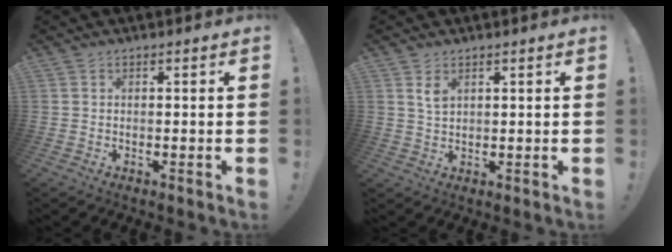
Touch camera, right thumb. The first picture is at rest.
{"total": 3.4, "force": [1.9, 1.8, 2.1], "torque": [-0.022, -0.013, 0.029]}